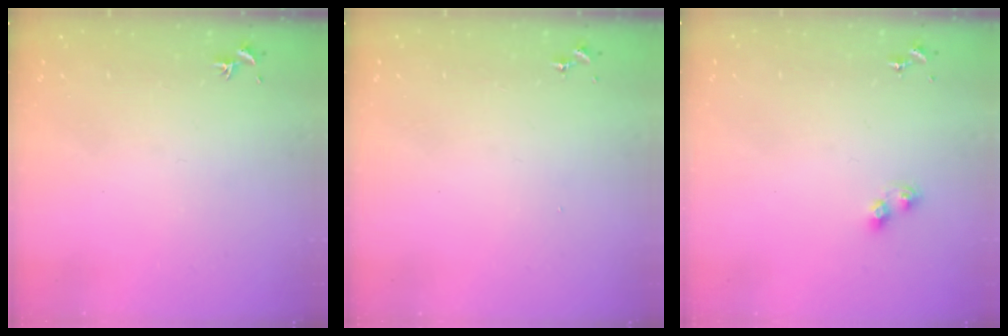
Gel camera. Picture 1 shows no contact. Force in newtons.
{"total": 0.0}
{"total": 4.9, "press": 4.9, "slide": 0.6}